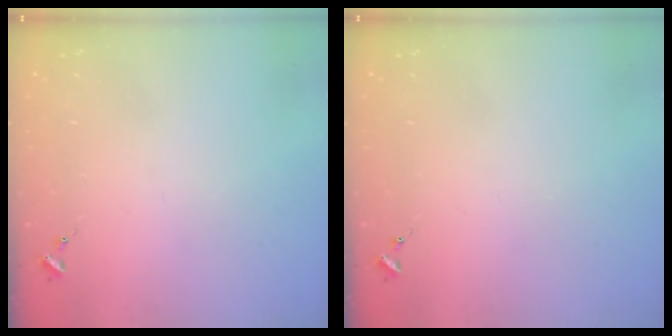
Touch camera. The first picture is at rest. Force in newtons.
{"total": 0.0}